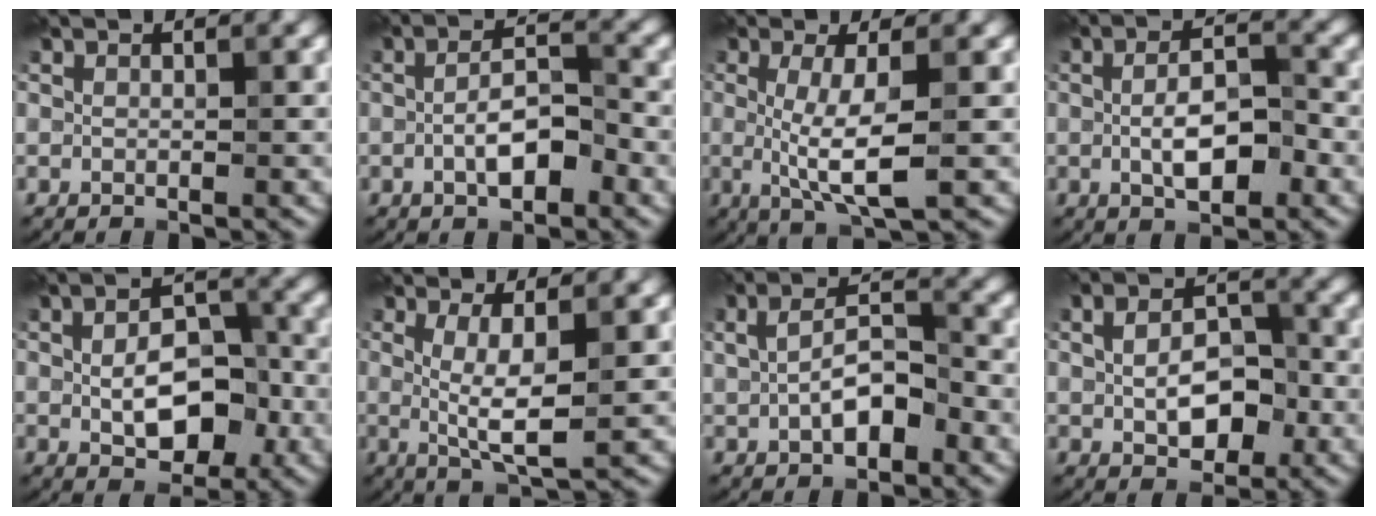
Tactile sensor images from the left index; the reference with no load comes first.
{"total": 4.1, "force": [-1.4, 1.6, 3.5], "torque": [-0.065, 0.005, -0.027]}
{"total": 4.9, "force": [-0.1, 1.0, 4.8], "torque": [-0.095, -0.007, -0.003]}
{"total": 4.6, "force": [-0.7, 2.0, 4.1], "torque": [-0.081, -0.001, -0.013]}
{"total": 6.7, "force": [-0.7, 3.8, 5.5], "torque": [-0.093, -0.005, -0.008]}
{"total": 4.4, "force": [0.4, 0.9, 4.3], "torque": [-0.084, -0.008, 0.009]}
{"total": 5.2, "force": [-0.4, 2.8, 4.3], "torque": [-0.088, 0.003, -0.006]}
{"total": 5.7, "force": [-0.2, 3.6, 4.4], "torque": [-0.081, -0.002, 0.000]}